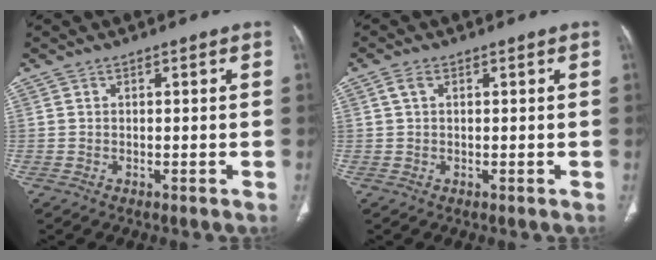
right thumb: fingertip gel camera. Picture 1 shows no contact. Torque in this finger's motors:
{"motor_torque": [-0.35, 0.16, 0.37, -0.19, 0.04]}